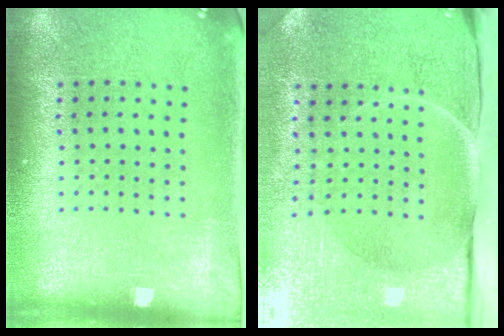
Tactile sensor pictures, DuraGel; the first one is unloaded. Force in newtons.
{"total": 5.1, "press": 4.1, "slide": 3.0}